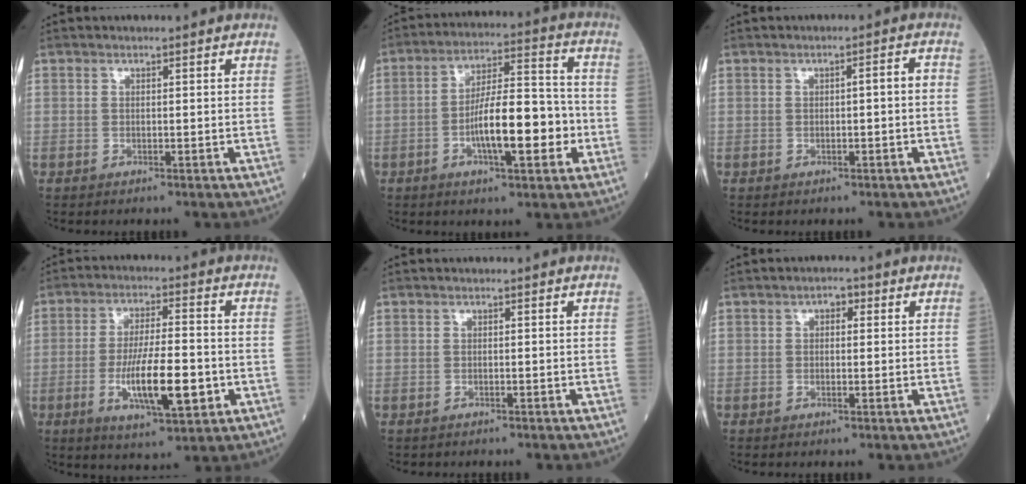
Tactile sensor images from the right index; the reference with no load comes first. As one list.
[{"total": 12.7, "force": [-3.4, 3.5, 11.8], "torque": [-0.208, 0.020, -0.053]}, {"total": 2.6, "force": [-0.1, 0.8, 2.5], "torque": [-0.049, 0.016, 0.002]}, {"total": 12.4, "force": [-3.2, 3.0, 11.6], "torque": [-0.216, -0.008, -0.048]}, {"total": 1.5, "force": [-0.9, 1.0, 0.7], "torque": [-0.031, -0.001, -0.010]}, {"total": 2.3, "force": [0.6, 1.3, 1.8], "torque": [-0.041, 0.019, 0.011]}]